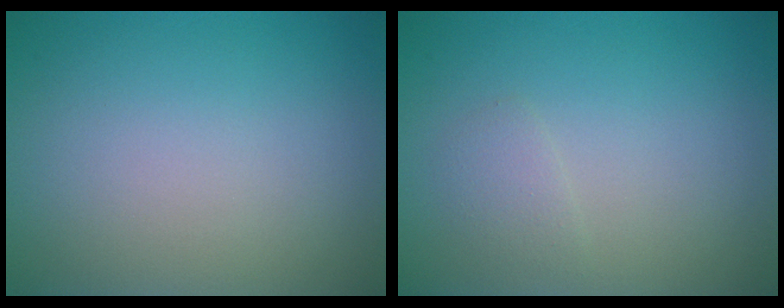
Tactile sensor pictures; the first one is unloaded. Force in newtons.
{"total": 1.1, "press": 1.1, "slide": 0.1}